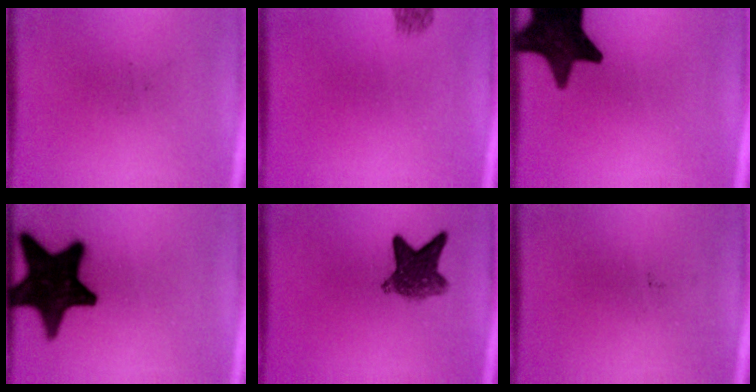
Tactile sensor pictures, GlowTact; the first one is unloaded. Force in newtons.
{"total": 1.6}
{"total": 15.7}
{"total": 19.1}
{"total": 7.0}
{"total": 0.0}